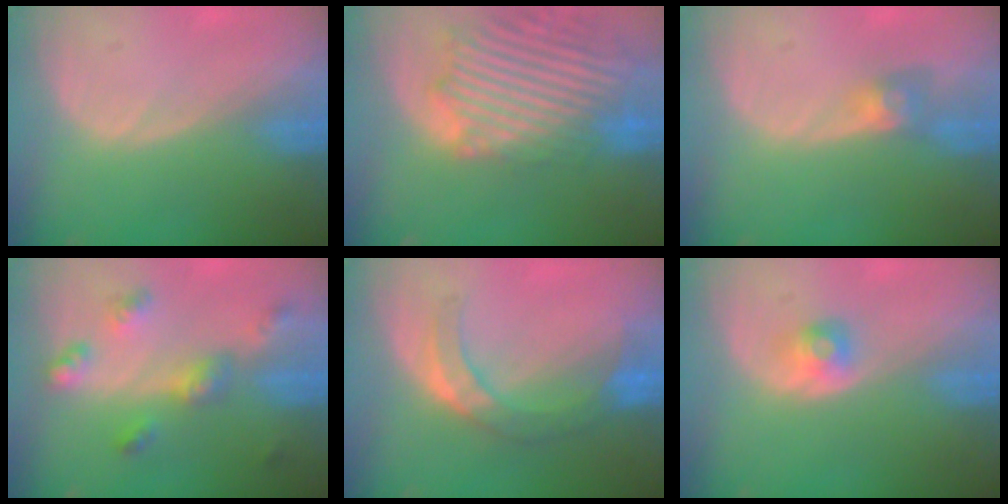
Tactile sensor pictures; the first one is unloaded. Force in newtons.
{"total": 14.6, "press": 12.4, "slide": 7.6}
{"total": 3.2, "press": 2.7, "slide": 1.6}
{"total": 6.7, "press": 5.8, "slide": 3.3}
{"total": 7.6, "press": 6.7, "slide": 3.6}
{"total": 2.6, "press": 2.4, "slide": 1.0}